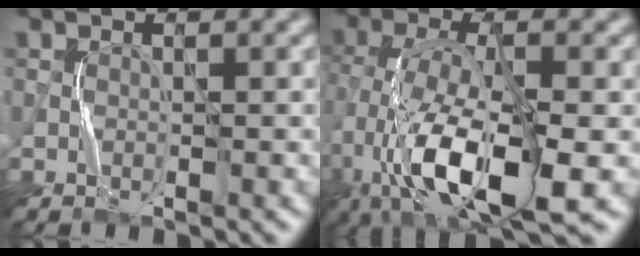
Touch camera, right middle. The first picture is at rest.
{"total": 11.3, "force": [-4.5, 4.1, 9.5], "torque": [-0.190, -0.005, -0.082]}